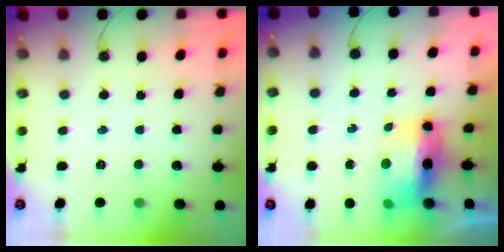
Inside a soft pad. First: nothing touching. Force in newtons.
{"total": 9.5, "press": 9.3, "slide": 2.0}